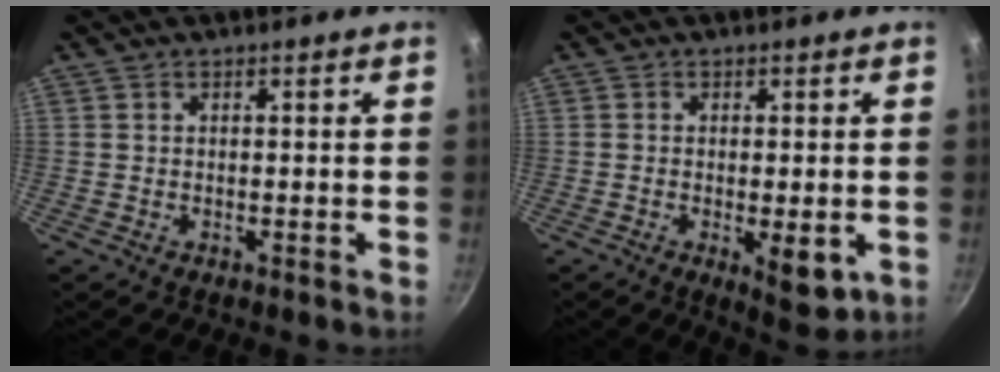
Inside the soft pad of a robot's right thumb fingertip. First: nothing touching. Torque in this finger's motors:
{"motor_torque": [-0.23, 0.27, 0.63, -0.15, 0.15]}